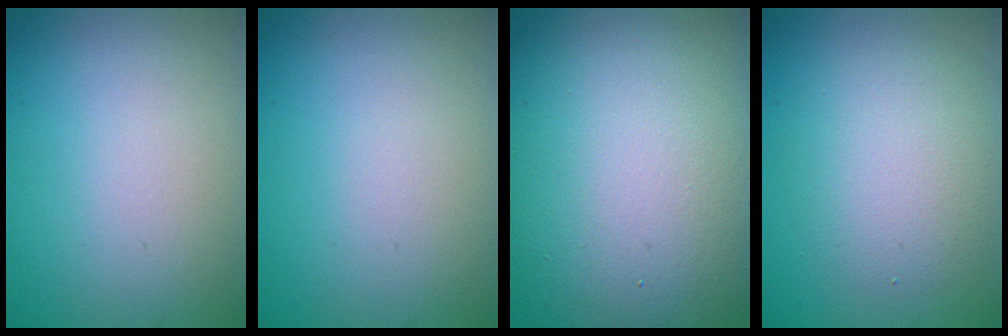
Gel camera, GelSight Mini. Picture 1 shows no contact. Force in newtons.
{"total": 0.0}
{"total": 17.2, "press": 17.1, "slide": 1.6}
{"total": 4.0, "press": 3.9, "slide": 0.2}